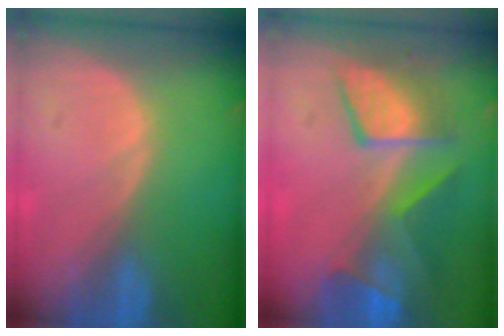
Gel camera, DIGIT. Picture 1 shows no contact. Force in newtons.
{"total": 7.7, "press": 7.6, "slide": 1.2}